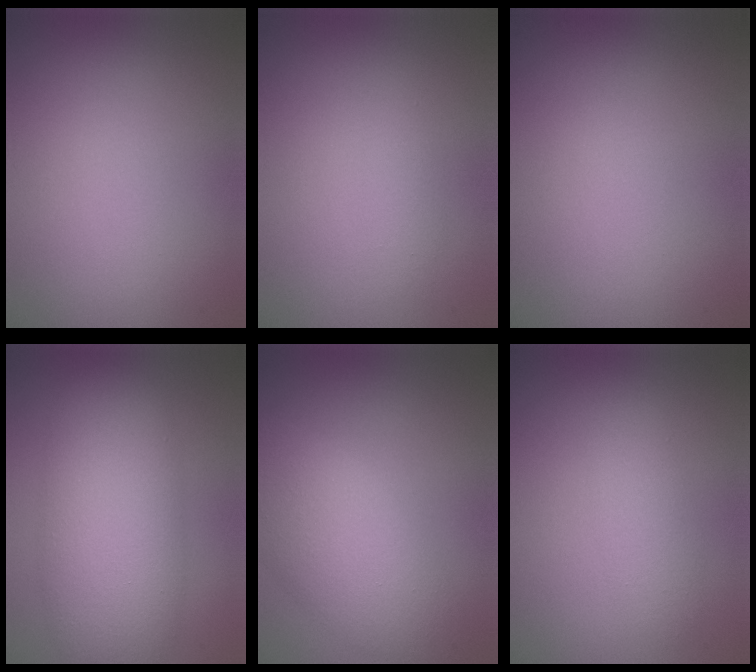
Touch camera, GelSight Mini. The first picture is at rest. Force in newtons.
{"total": 0.9, "press": 0.9, "slide": 0.0}
{"total": 0.0}
{"total": 7.8, "press": 7.8, "slide": 0.2}
{"total": 5.5, "press": 5.4, "slide": 0.5}
{"total": 2.2, "press": 2.2, "slide": 0.1}